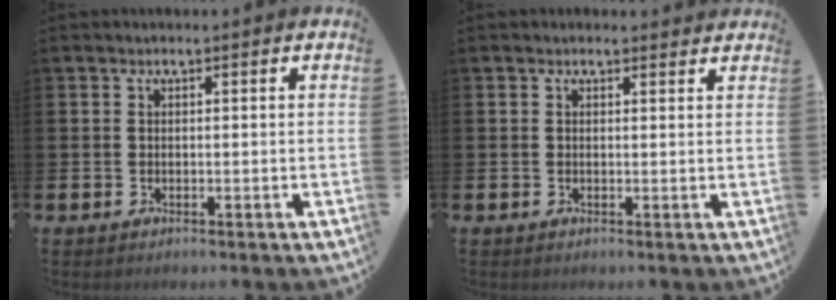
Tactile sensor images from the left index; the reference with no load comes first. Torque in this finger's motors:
{"motor_torque": [0.96, -1.18, 0.27, 0.00]}